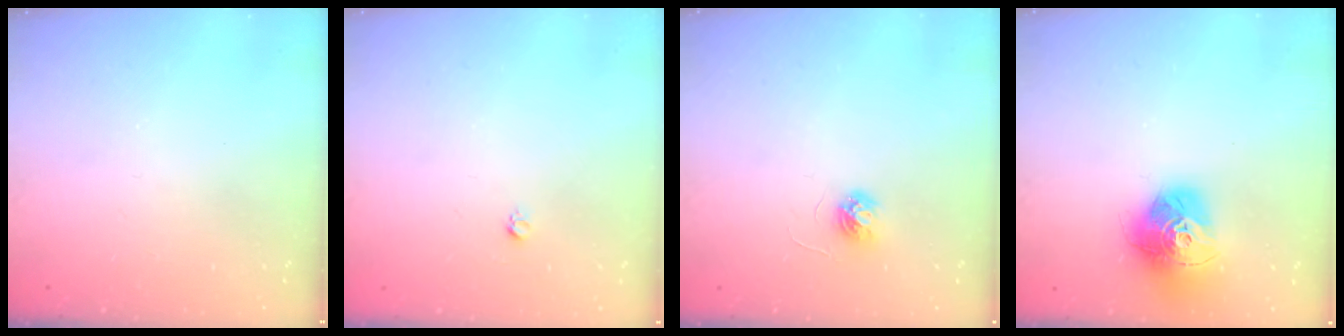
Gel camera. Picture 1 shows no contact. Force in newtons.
{"total": 2.7, "press": 2.7, "slide": 0.3}
{"total": 3.7, "press": 3.7, "slide": 0.3}
{"total": 17.0, "press": 16.9, "slide": 1.5}